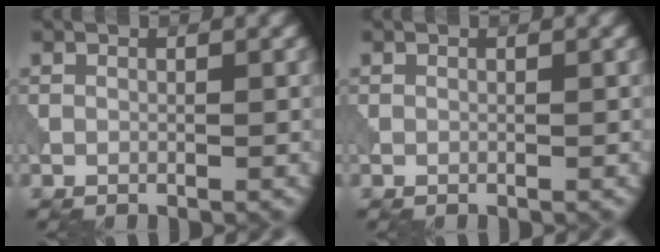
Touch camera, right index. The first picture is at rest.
{"total": 0.0}